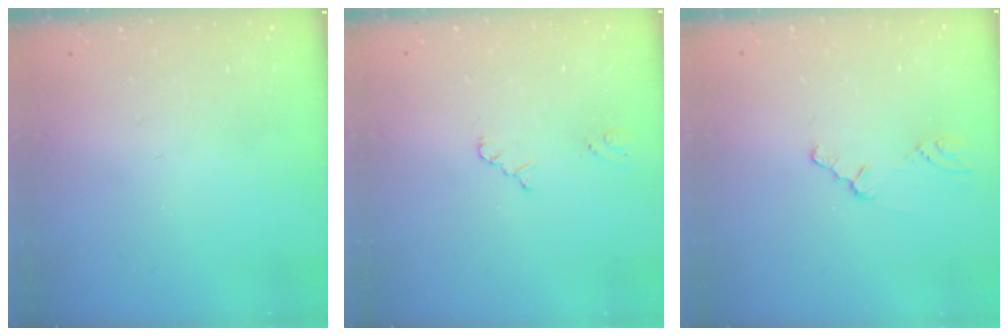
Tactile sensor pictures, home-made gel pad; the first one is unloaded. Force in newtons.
{"total": 2.3, "press": 2.3, "slide": 0.4}
{"total": 0.8, "press": 0.8, "slide": 0.2}